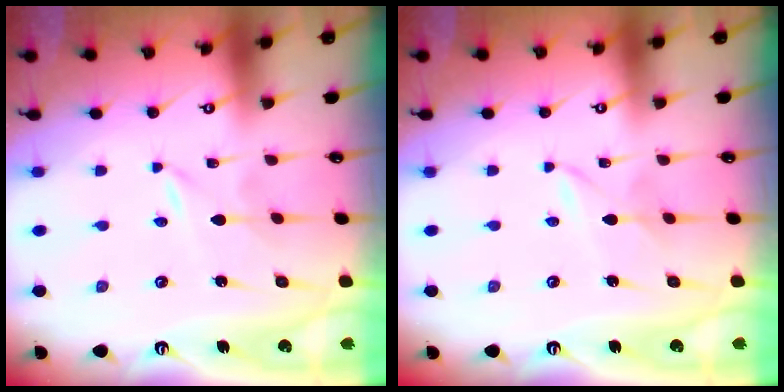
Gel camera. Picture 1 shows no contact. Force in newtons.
{"total": 1.7, "press": 1.7, "slide": 0.2}